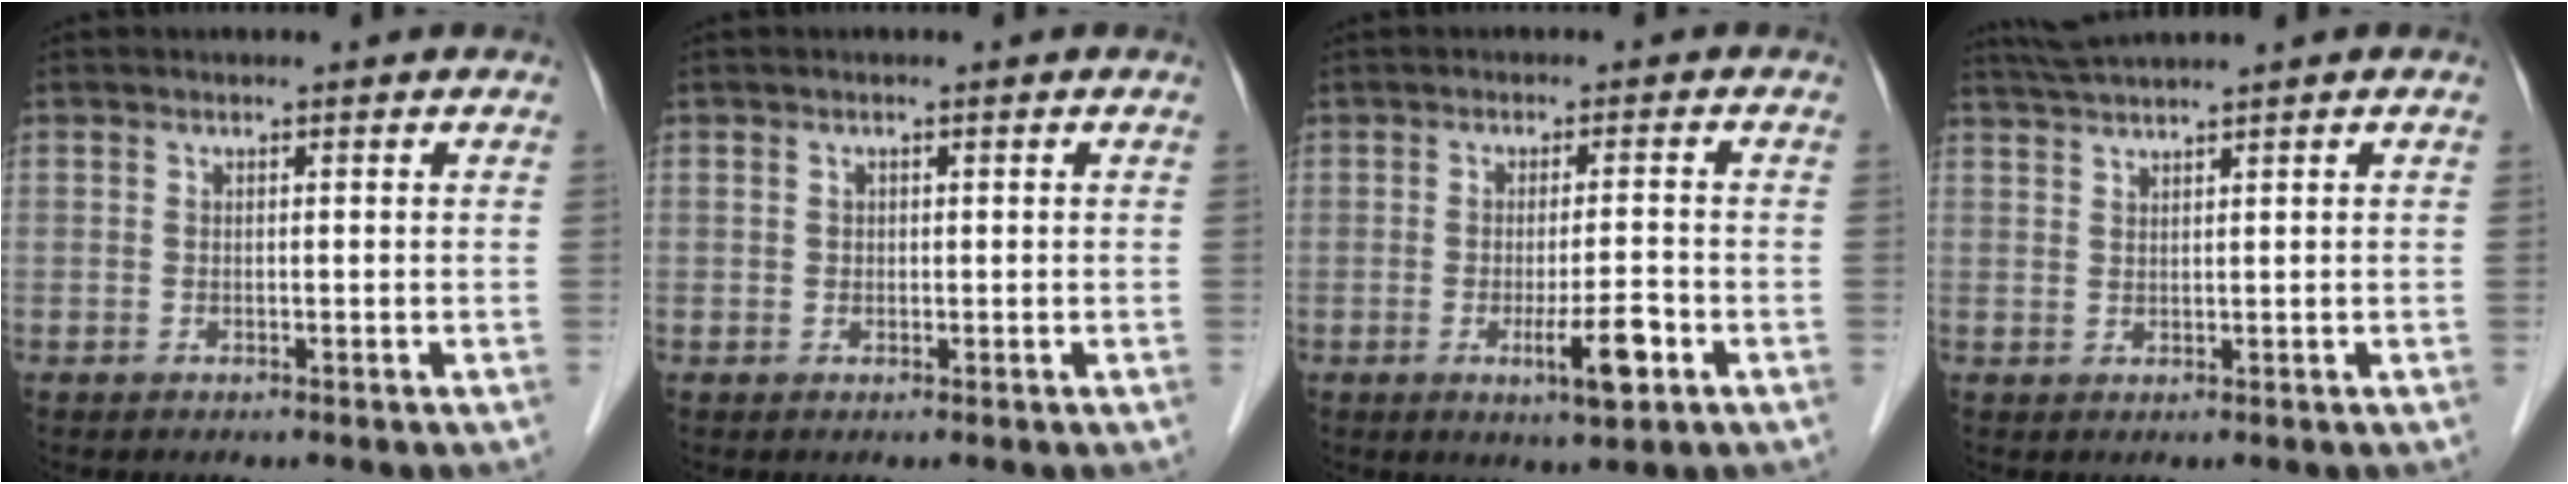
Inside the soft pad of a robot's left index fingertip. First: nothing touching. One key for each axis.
{"total": 0.8, "fx": 0.2, "fy": 0.7, "fz": 0.4, "tx": -0.009, "ty": 0.006, "tz": 0.003}
{"total": 6.0, "fx": -2.3, "fy": 0.3, "fz": 5.5, "tx": -0.091, "ty": -0.011, "tz": -0.035}
{"total": 3.7, "fx": 3.1, "fy": -1.2, "fz": 1.5, "tx": -0.038, "ty": 0.016, "tz": 0.068}